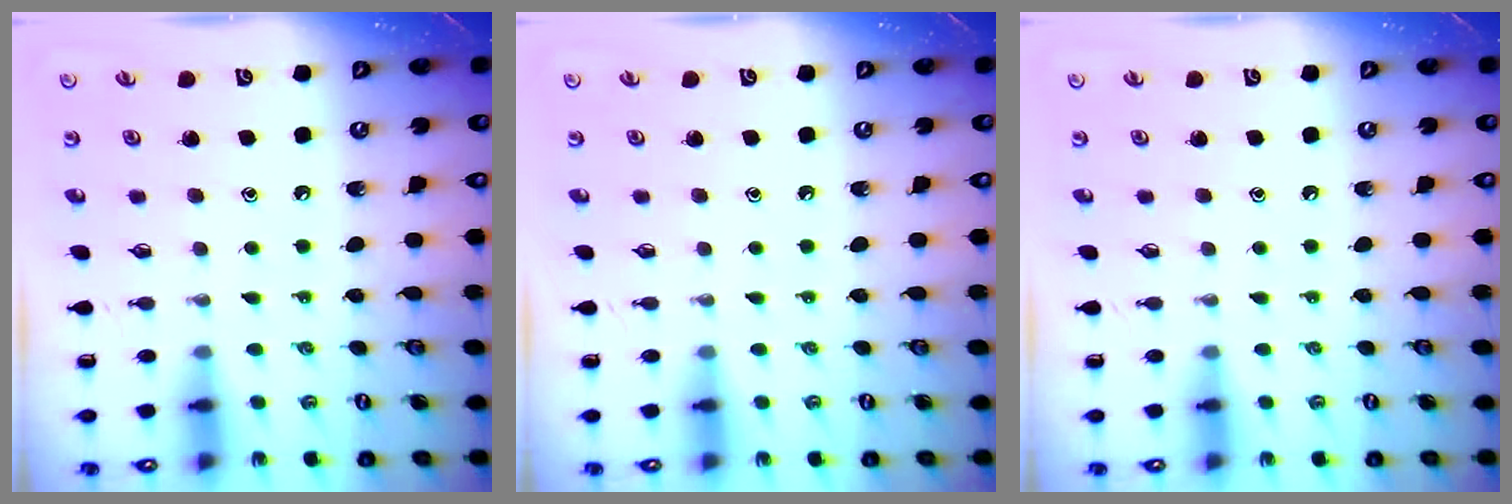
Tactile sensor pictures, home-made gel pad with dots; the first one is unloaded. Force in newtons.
{"total": 0.0}
{"total": 0.0}